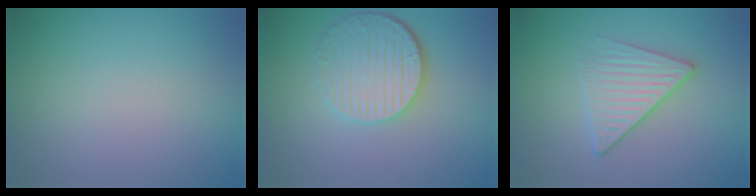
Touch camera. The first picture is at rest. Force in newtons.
{"total": 5.5, "press": 4.2, "slide": 3.5}
{"total": 3.2, "press": 3.0, "slide": 1.2}